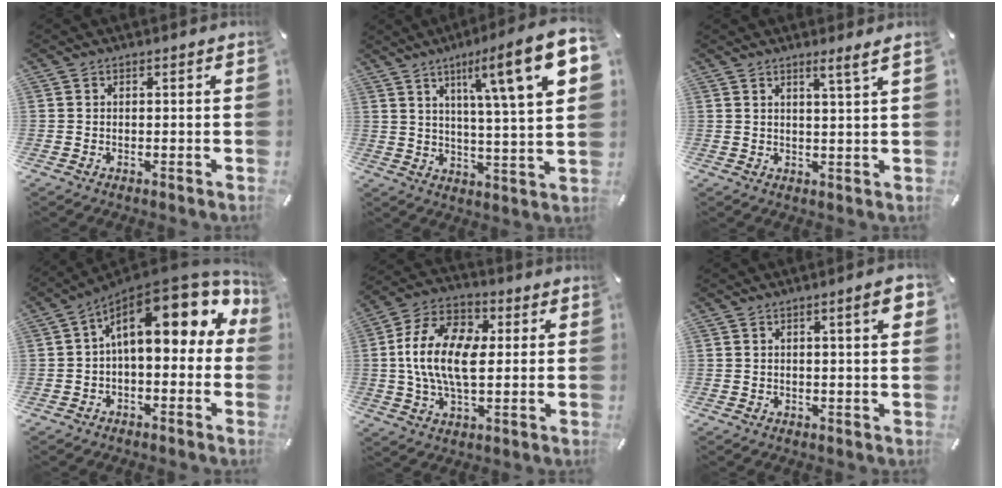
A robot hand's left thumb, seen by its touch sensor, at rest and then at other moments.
{"total": 16.4, "force": [7.5, 2.4, 14.4], "torque": [-0.222, -0.045, 0.100]}
{"total": 3.6, "force": [2.4, -0.5, 2.7], "torque": [-0.047, -0.011, 0.039]}
{"total": 17.8, "force": [6.4, 8.5, 14.3], "torque": [-0.224, -0.044, 0.109]}
{"total": 15.4, "force": [0.9, 9.4, 12.1], "torque": [-0.251, 0.011, 0.015]}
{"total": 5.0, "force": [1.7, 0.9, 4.7], "torque": [-0.073, -0.002, 0.024]}